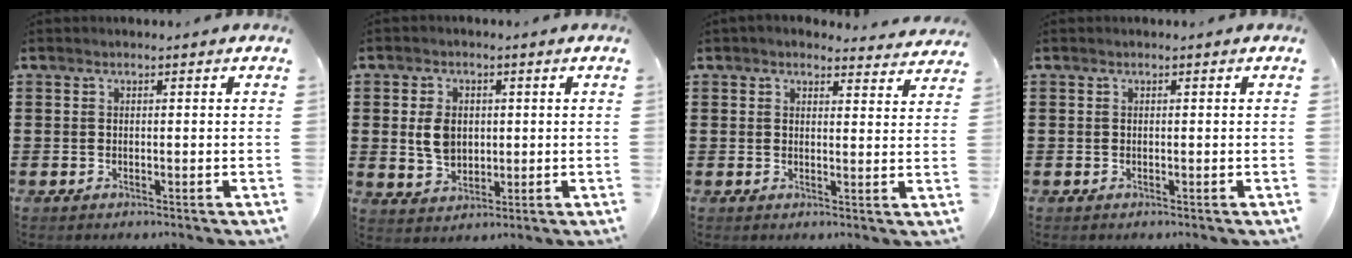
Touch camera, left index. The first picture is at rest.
{"total": 5.0, "force": [0.4, 3.7, 3.4], "torque": [-0.075, 0.005, 0.002]}
{"total": 2.9, "force": [2.8, 0.6, 0.7], "torque": [-0.014, -0.011, 0.049]}
{"total": 0.0}